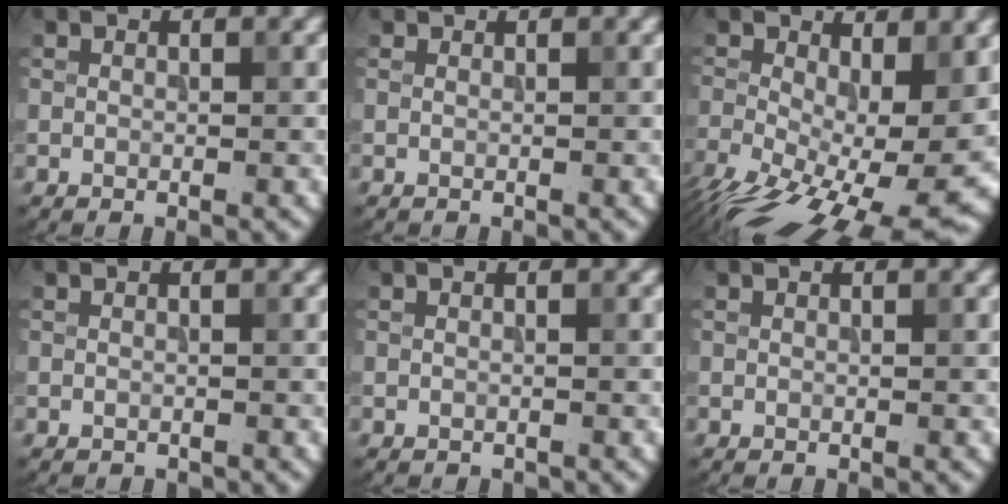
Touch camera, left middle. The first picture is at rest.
{"total": 0.6, "force": [0.6, 0.1, 0.0], "torque": [-0.004, -0.002, 0.009]}
{"total": 15.3, "force": [-4.3, 6.8, 13.0], "torque": [-0.230, -0.037, -0.054]}
{"total": 0.0}
{"total": 0.0}
{"total": 0.0}